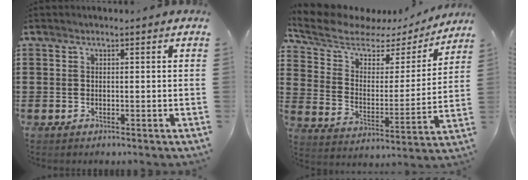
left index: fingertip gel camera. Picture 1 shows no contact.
{"total": 6.6, "force": [5.1, 3.1, 2.7], "torque": [-0.085, -0.028, 0.085]}